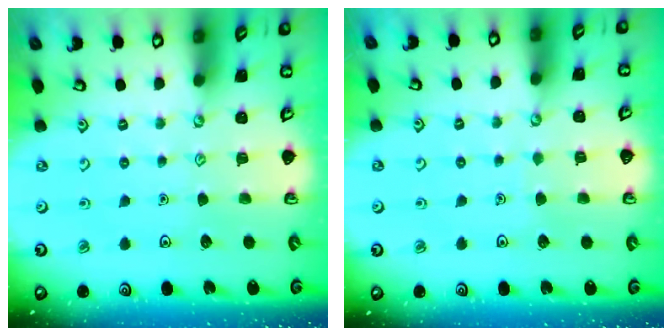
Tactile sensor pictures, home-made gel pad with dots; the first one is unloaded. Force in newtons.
{"total": 1.5, "press": 1.5, "slide": 0.2}